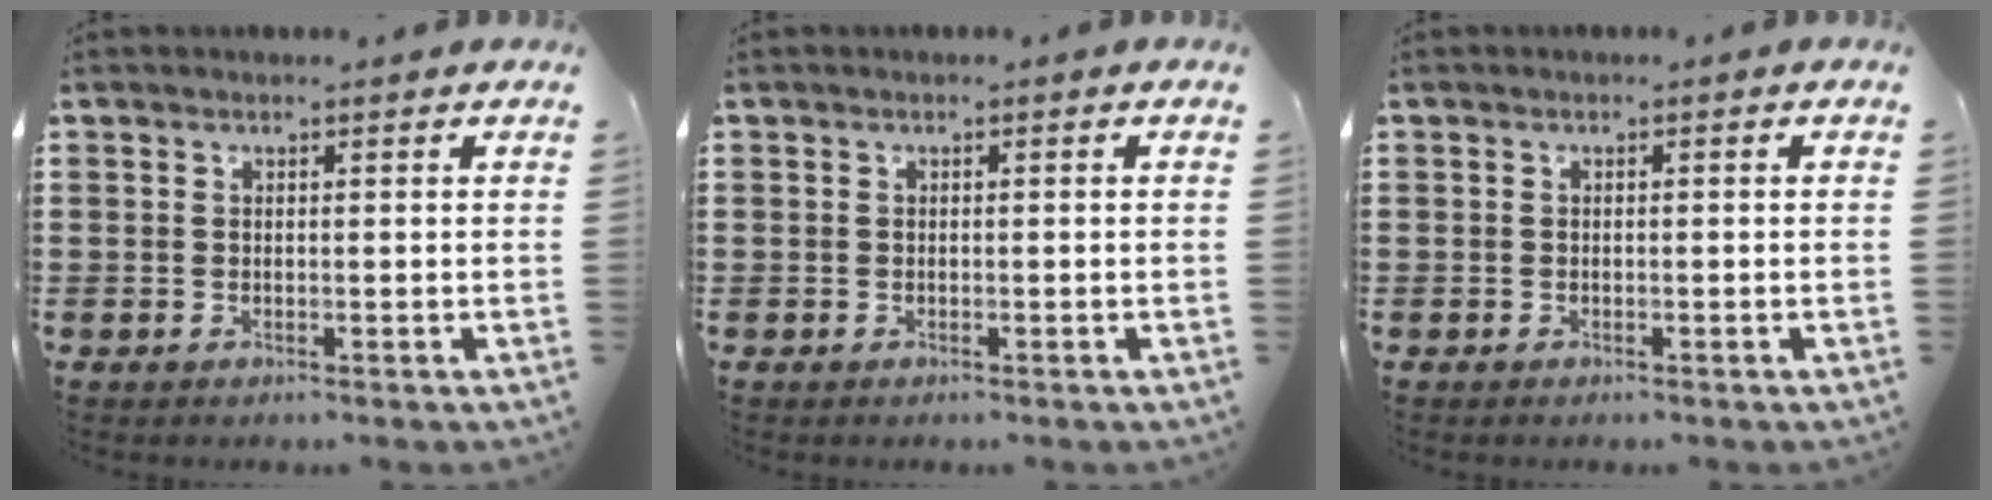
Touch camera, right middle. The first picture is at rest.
{"total": 0.0}
{"total": 0.0}